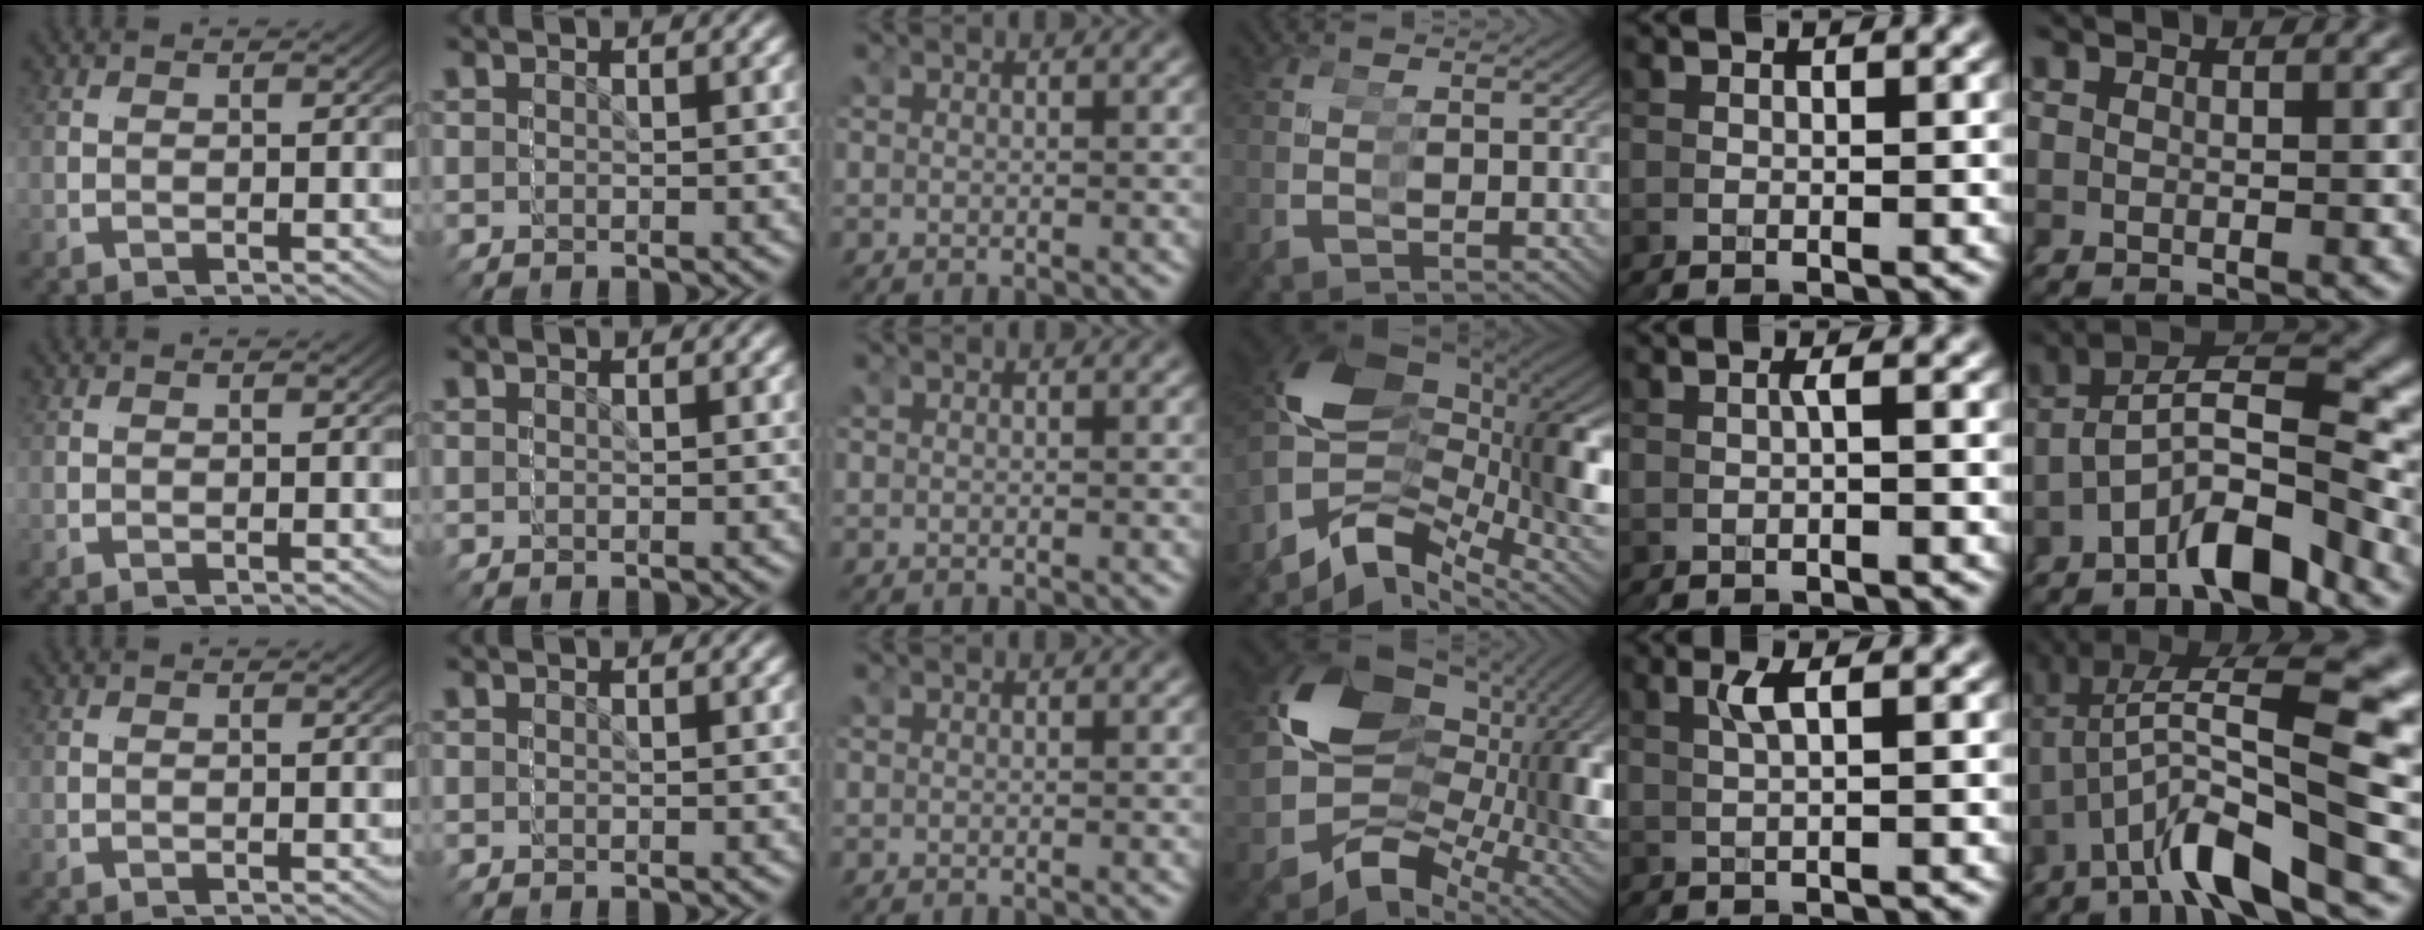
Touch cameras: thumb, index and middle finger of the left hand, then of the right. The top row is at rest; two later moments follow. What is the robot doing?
{"motion": "grasp_and_lifting", "object": "stress ball aka squeeze ball"}